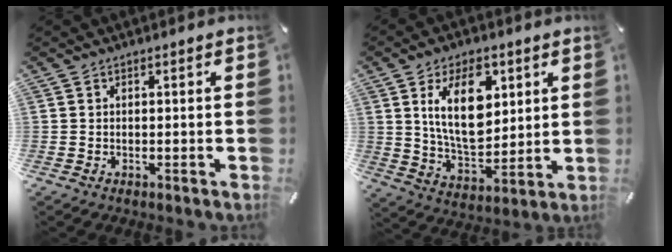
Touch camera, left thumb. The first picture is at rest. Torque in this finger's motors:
{"motor_torque": [0.45, 1.11, 1.91, -0.86, 0.58]}